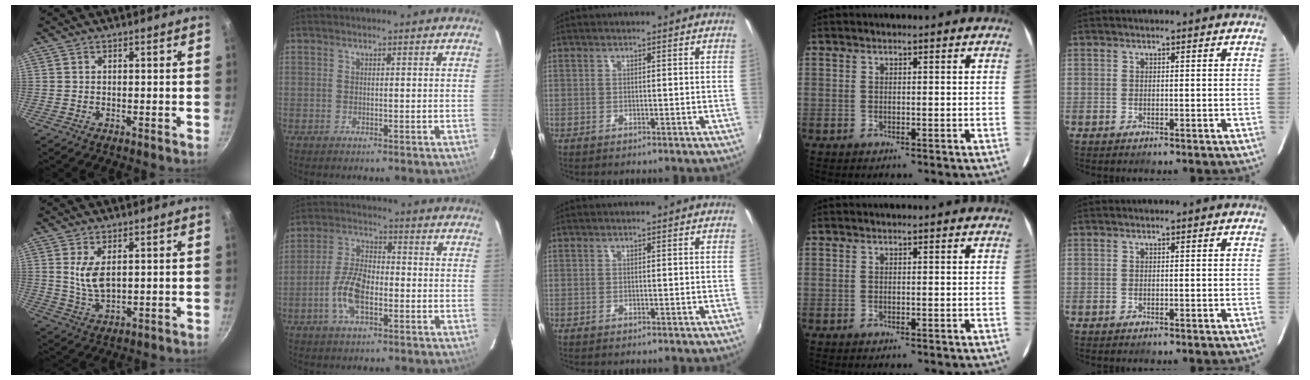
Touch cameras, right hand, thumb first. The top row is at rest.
{"thumb": {"total": 6.1, "force": [1.6, 3.1, 5.1], "torque": [-0.090, -0.021, 0.038]}, "index": {"total": 8.6, "force": [-3.0, 3.9, 7.0], "torque": [-0.145, 0.008, -0.058]}}